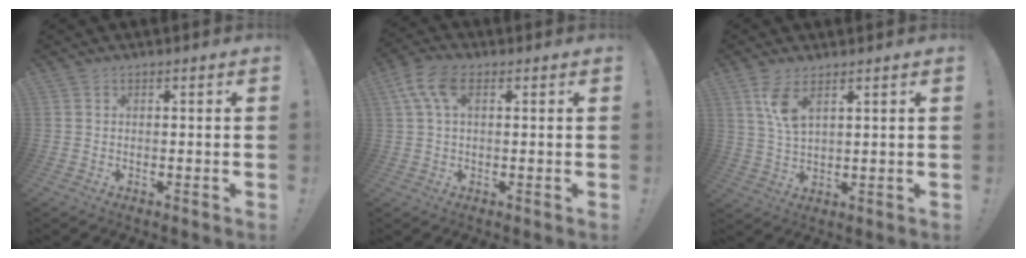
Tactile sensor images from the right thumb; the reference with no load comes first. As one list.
[{"total": 8.2, "force": [2.8, 4.4, 6.3], "torque": [-0.125, 0.009, 0.055]}, {"total": 7.0, "force": [3.7, 2.7, 5.3], "torque": [-0.092, -0.015, 0.067]}]